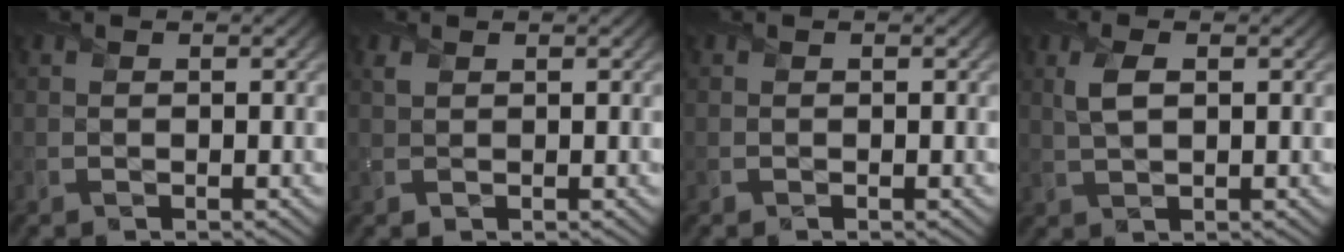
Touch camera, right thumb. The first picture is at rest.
{"total": 0.8, "force": [0.7, 0.3, 0.2], "torque": [-0.008, 0.000, 0.014]}
{"total": 0.0}
{"total": 2.8, "force": [0.8, 1.2, 2.4], "torque": [-0.060, 0.002, 0.019]}